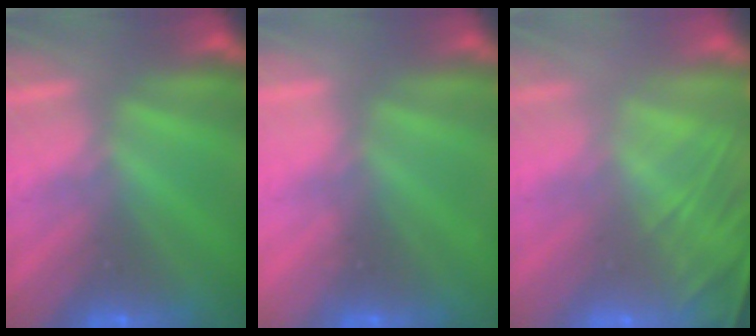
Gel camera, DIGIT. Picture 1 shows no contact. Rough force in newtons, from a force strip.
{"total": 2.4}
{"total": 8.1}